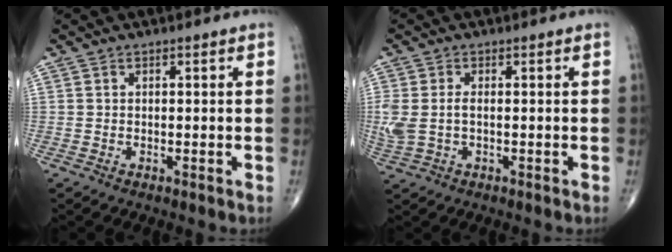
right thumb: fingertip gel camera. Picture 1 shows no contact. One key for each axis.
{"total": 5.2, "fx": -0.2, "fy": 2.9, "fz": 4.3, "tx": -0.121, "ty": 0.006, "tz": 0.000}